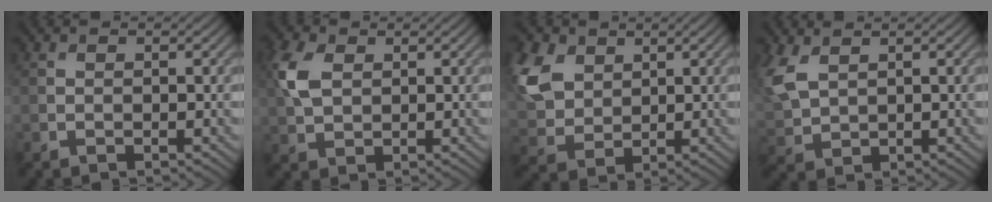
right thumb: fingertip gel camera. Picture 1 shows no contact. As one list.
[{"total": 5.3, "force": [1.5, 3.5, 3.7], "torque": [-0.102, 0.009, 0.028]}, {"total": 9.8, "force": [3.7, 6.8, 5.9], "torque": [-0.188, 0.020, 0.075]}, {"total": 6.6, "force": [2.8, 3.8, 4.6], "torque": [-0.149, 0.008, 0.063]}]